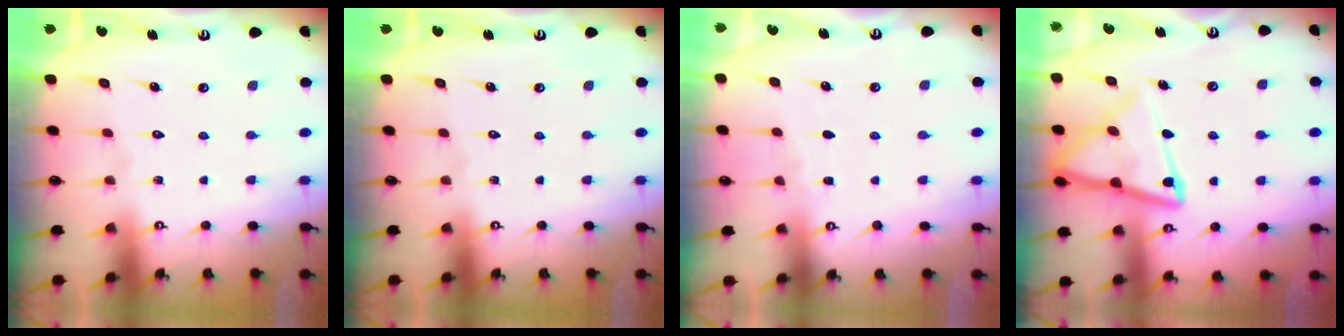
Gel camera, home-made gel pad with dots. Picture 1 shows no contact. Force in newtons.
{"total": 0.0}
{"total": 2.3, "press": 2.2, "slide": 0.3}
{"total": 13.2, "press": 13.1, "slide": 1.4}